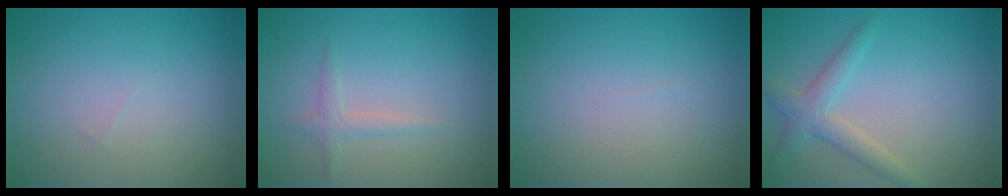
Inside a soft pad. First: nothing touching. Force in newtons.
{"total": 1.3, "press": 1.3, "slide": 0.1}
{"total": 0.0}
{"total": 2.8, "press": 2.7, "slide": 0.2}